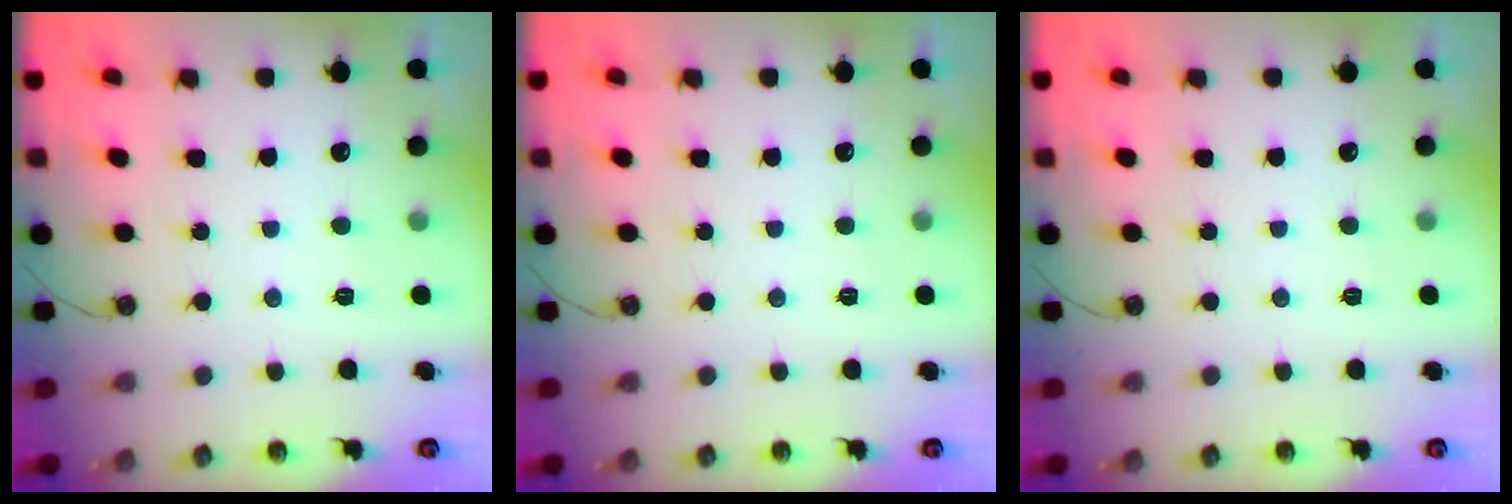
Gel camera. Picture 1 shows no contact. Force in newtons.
{"total": 0.0}
{"total": 0.0}